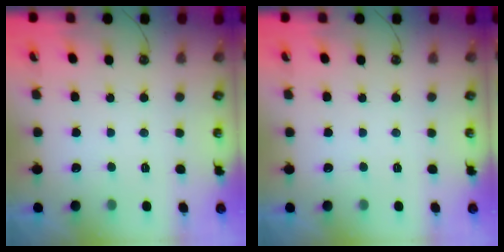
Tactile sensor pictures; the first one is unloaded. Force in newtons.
{"total": 0.0}